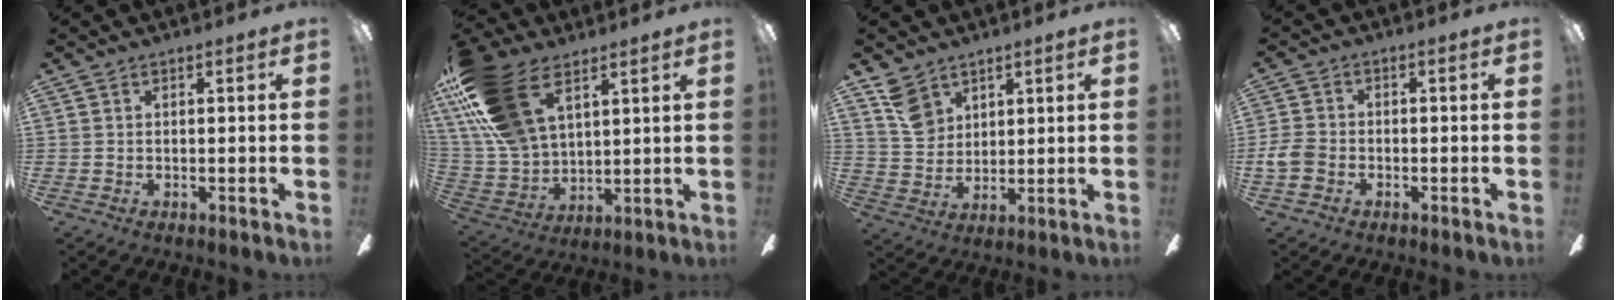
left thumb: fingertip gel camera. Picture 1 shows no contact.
{"total": 23.3, "force": [11.8, 13.1, 15.3], "torque": [-0.344, -0.038, 0.220]}
{"total": 8.7, "force": [5.5, 6.0, 3.2], "torque": [-0.061, -0.013, 0.107]}
{"total": 5.3, "force": [-2.2, 3.8, 3.0], "torque": [-0.066, 0.012, -0.040]}